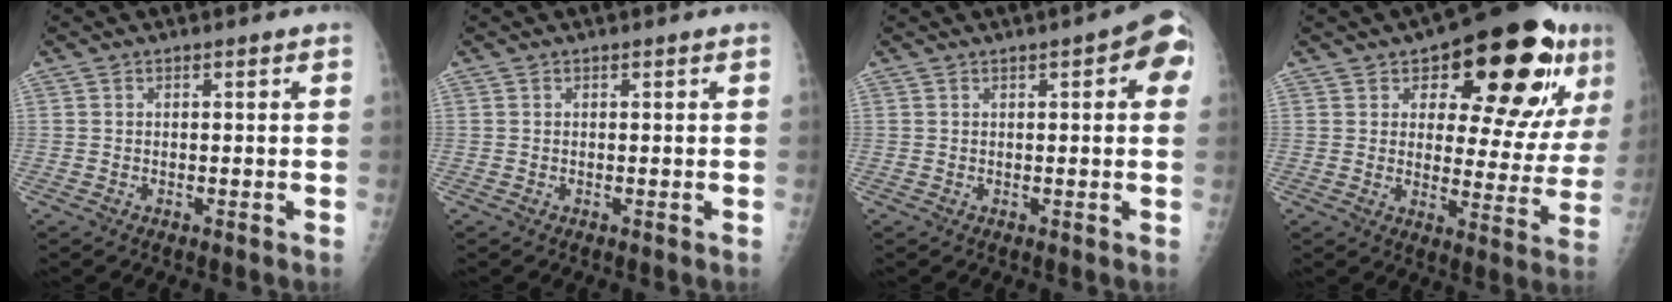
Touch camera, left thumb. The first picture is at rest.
{"total": 0.0}
{"total": 6.7, "force": [2.1, 2.1, 6.0], "torque": [-0.059, 0.005, 0.016]}
{"total": 21.6, "force": [10.1, 9.3, 16.7], "torque": [-0.180, -0.021, 0.142]}